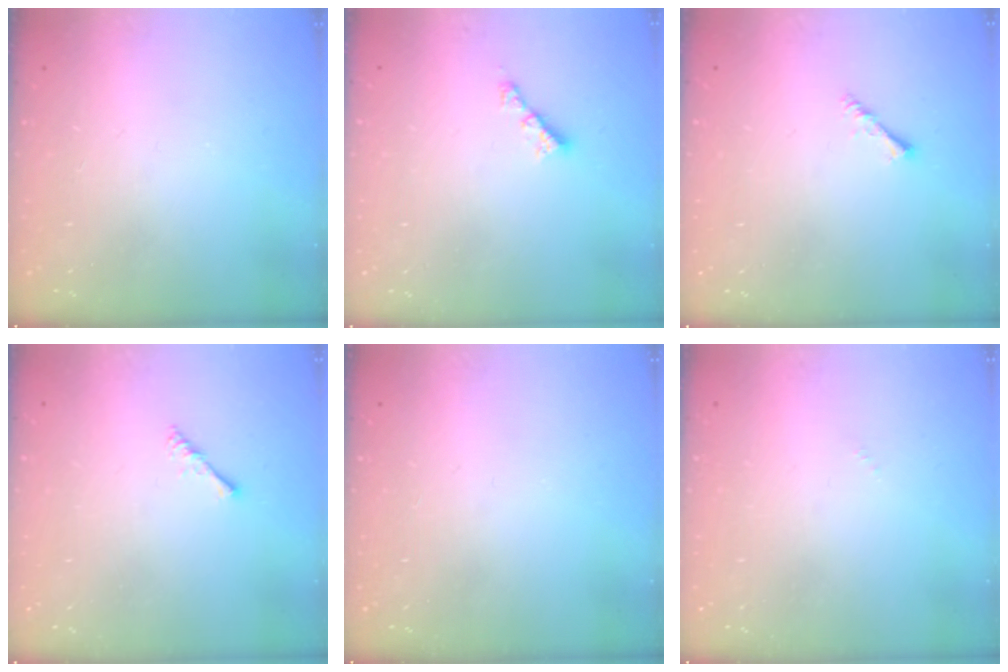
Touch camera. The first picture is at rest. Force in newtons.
{"total": 2.4, "press": 2.4, "slide": 0.3}
{"total": 1.4, "press": 1.4, "slide": 0.3}
{"total": 1.7, "press": 1.6, "slide": 0.4}
{"total": 0.0}
{"total": 0.0}